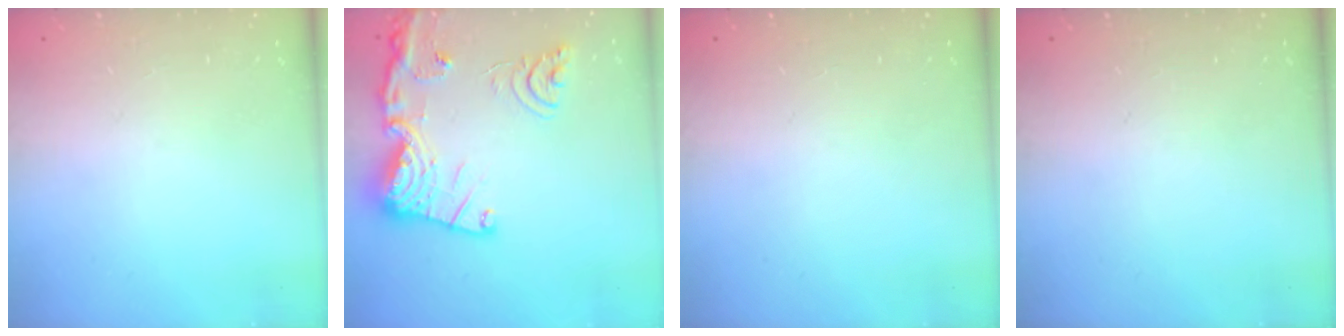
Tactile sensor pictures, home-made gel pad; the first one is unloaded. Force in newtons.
{"total": 21.7, "press": 21.5, "slide": 2.2}
{"total": 0.0}
{"total": 0.0}